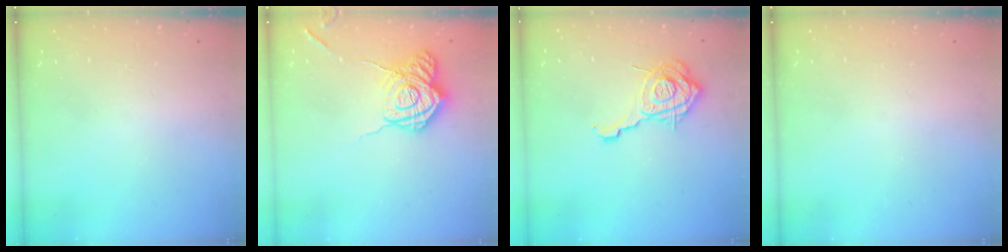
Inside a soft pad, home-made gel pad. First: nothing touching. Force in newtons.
{"total": 17.0, "press": 17.0, "slide": 0.9}
{"total": 15.6, "press": 15.6, "slide": 1.4}
{"total": 0.0}